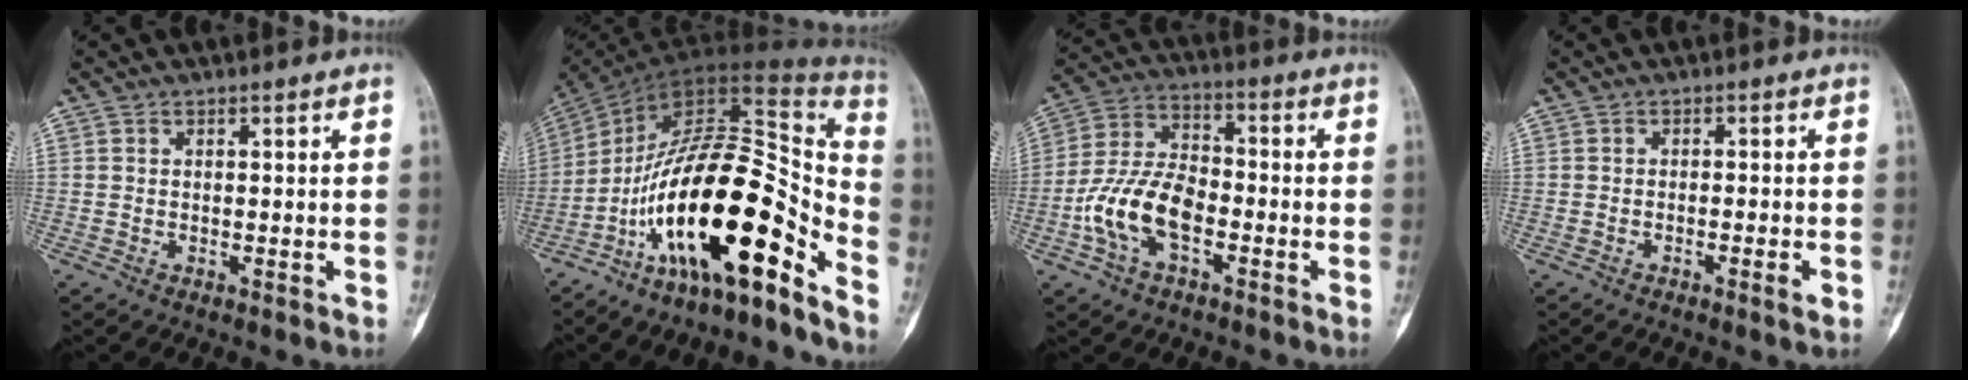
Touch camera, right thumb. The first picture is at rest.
{"total": 23.6, "force": [-13.6, 7.4, 17.8], "torque": [-0.270, 0.123, -0.223]}
{"total": 12.6, "force": [-4.1, 7.0, 9.7], "torque": [-0.190, 0.036, -0.081]}
{"total": 2.1, "force": [-1.0, 0.2, 1.9], "torque": [-0.037, 0.002, -0.017]}